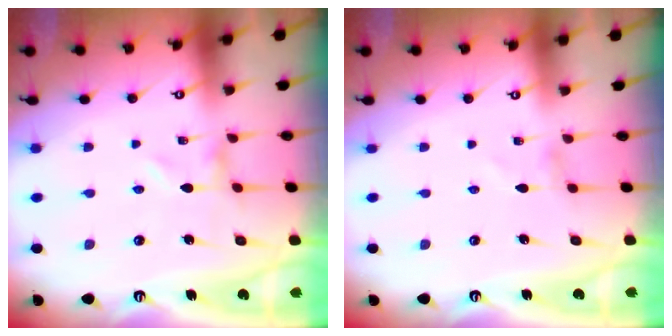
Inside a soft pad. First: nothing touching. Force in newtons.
{"total": 1.2, "press": 1.2, "slide": 0.1}